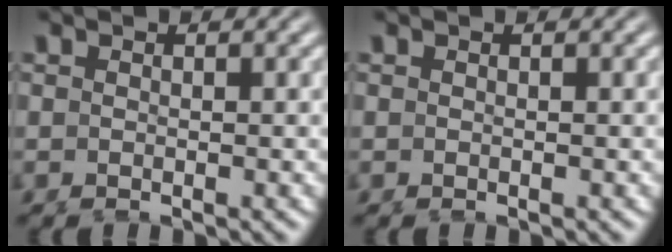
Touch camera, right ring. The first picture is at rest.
{"total": 0.0}